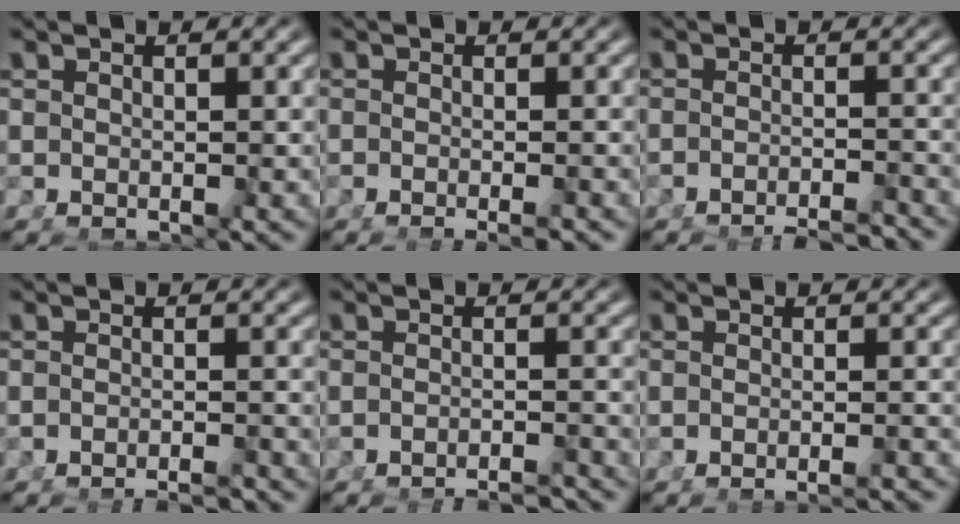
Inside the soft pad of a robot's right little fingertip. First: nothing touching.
{"total": 3.0, "force": [-2.5, 0.5, 1.6], "torque": [-0.017, -0.003, -0.036]}
{"total": 4.7, "force": [-4.6, 0.4, 1.1], "torque": [0.000, -0.009, -0.072]}
{"total": 5.1, "force": [-5.0, 0.4, 0.9], "torque": [0.002, -0.009, -0.078]}
{"total": 6.9, "force": [-6.8, 0.8, 1.2], "torque": [-0.001, -0.014, -0.104]}
{"total": 2.6, "force": [-2.4, -0.1, 0.9], "torque": [-0.011, 0.003, -0.042]}